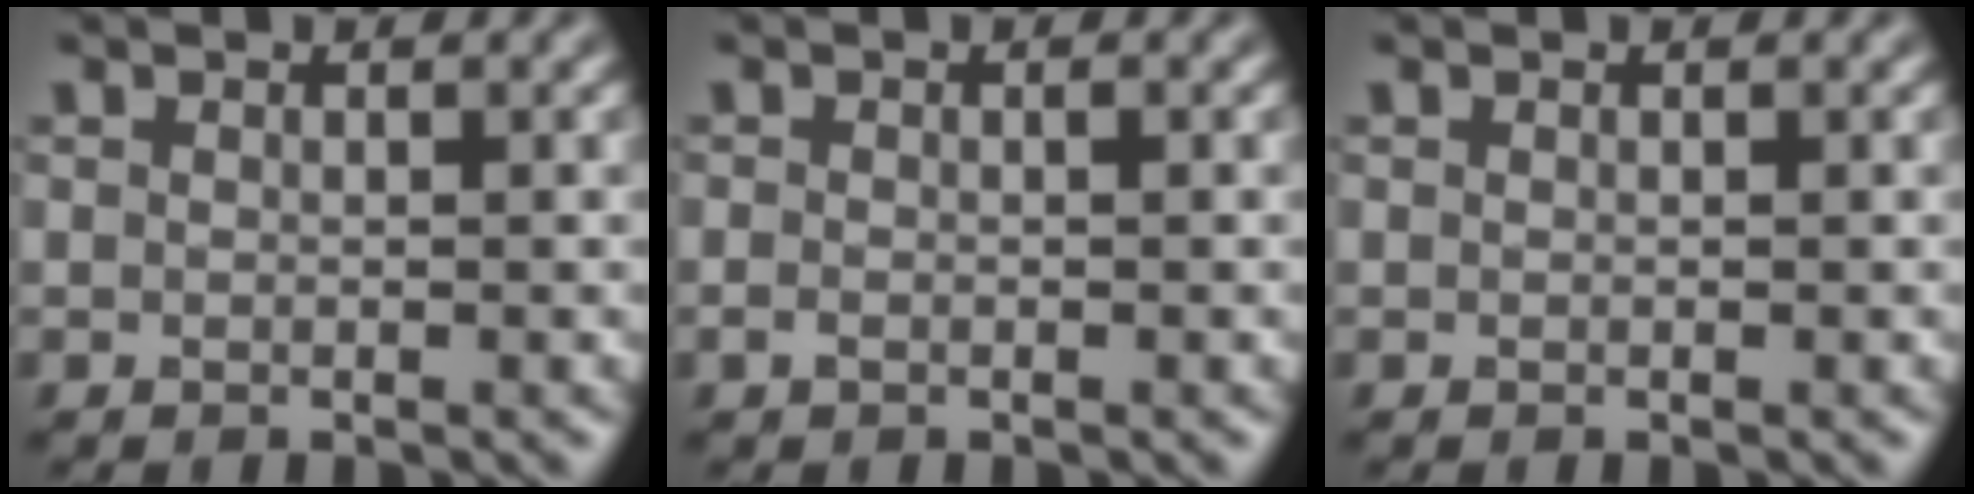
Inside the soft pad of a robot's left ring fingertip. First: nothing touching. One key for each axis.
{"total": 0.9, "fx": -0.5, "fy": 0.4, "fz": 0.6, "tx": -0.016, "ty": -0.002, "tz": -0.007}
{"total": 0.0}